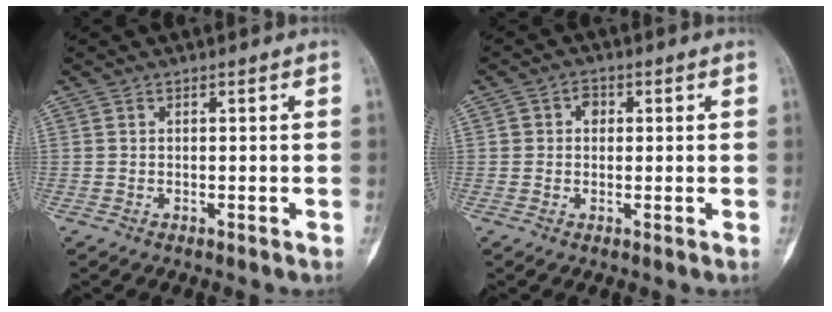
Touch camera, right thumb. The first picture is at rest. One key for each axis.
{"total": 2.7, "fx": 0.5, "fy": 2.3, "fz": 1.3, "tx": -0.004, "ty": 0.005, "tz": 0.004}